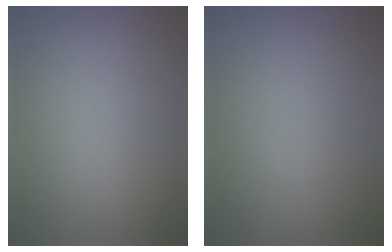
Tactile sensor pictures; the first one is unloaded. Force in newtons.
{"total": 0.0}